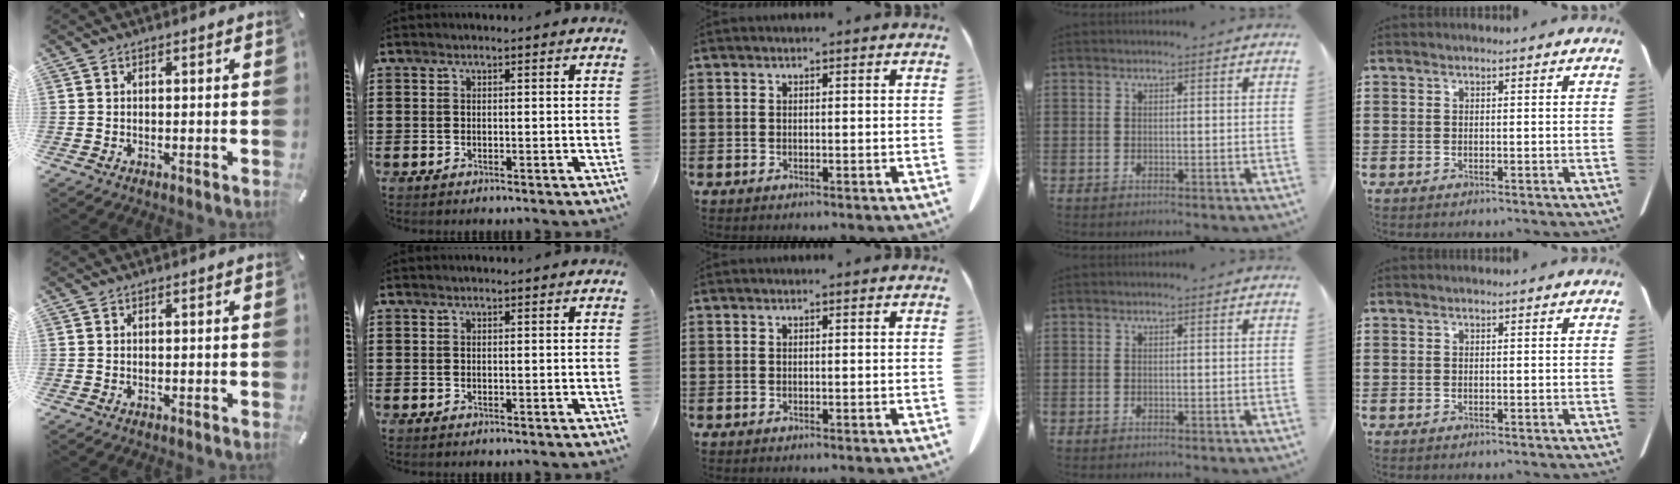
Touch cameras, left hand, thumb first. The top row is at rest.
{}